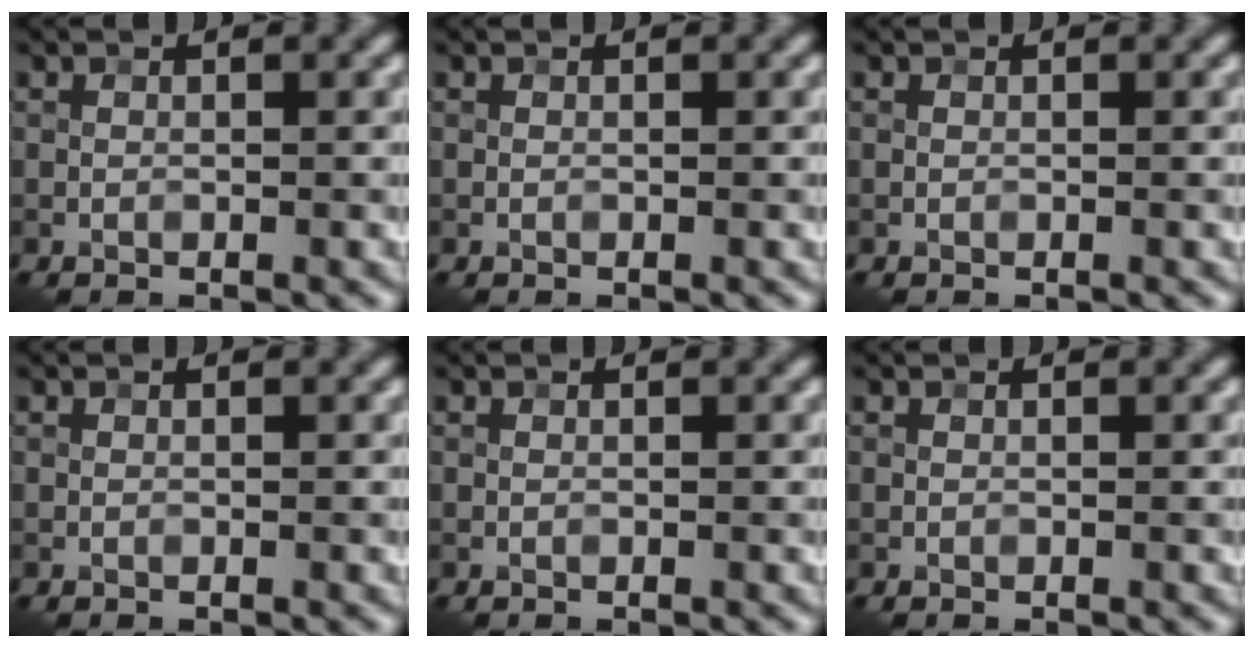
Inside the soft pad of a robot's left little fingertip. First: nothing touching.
{"total": 0.0}
{"total": 0.0}
{"total": 0.0}
{"total": 0.0}
{"total": 0.0}